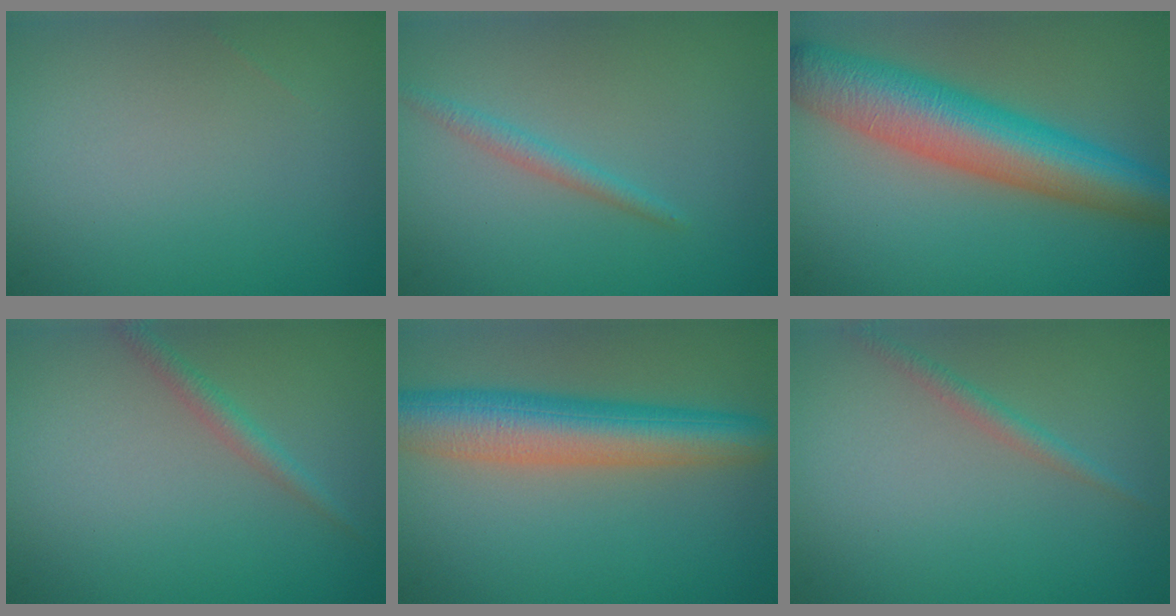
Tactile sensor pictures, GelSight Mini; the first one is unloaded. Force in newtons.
{"total": 1.4, "press": 1.4, "slide": 0.1}
{"total": 9.3, "press": 9.3, "slide": 0.4}
{"total": 1.6, "press": 1.6, "slide": 0.0}
{"total": 7.5, "press": 7.5, "slide": 0.1}
{"total": 1.4, "press": 1.4, "slide": 0.0}